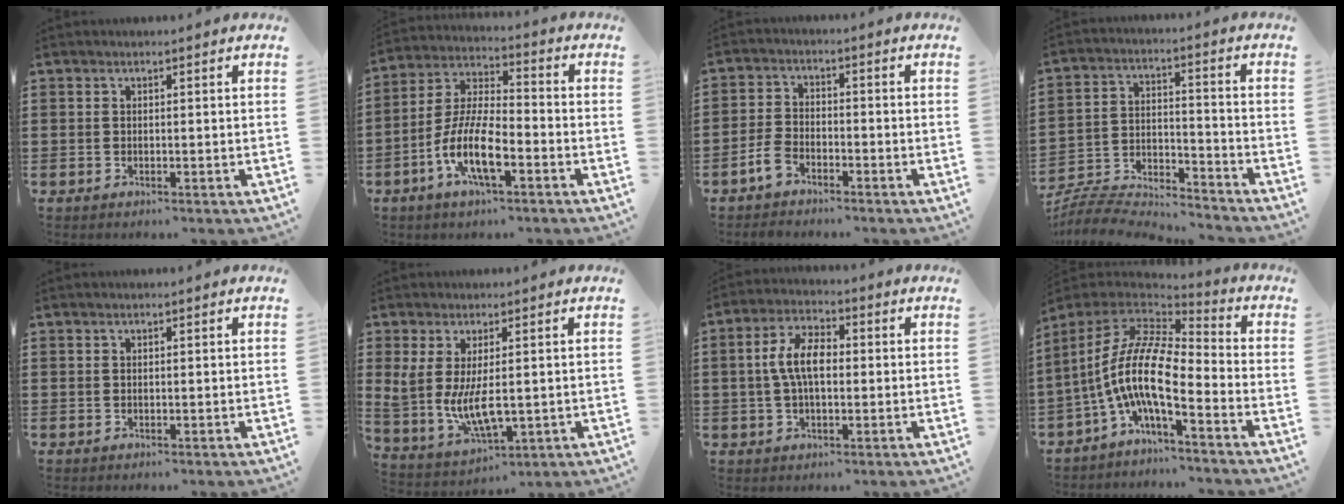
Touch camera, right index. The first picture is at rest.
{"total": 10.1, "force": [-4.5, 3.6, 8.3], "torque": [-0.198, -0.006, -0.091]}
{"total": 2.7, "force": [-1.8, 1.4, 1.5], "torque": [-0.036, 0.000, -0.037]}
{"total": 6.6, "force": [-6.4, 1.0, 1.2], "torque": [-0.035, 0.000, -0.132]}
{"total": 0.0}
{"total": 7.8, "force": [0.4, 3.4, 7.0], "torque": [-0.158, -0.009, 0.008]}
{"total": 6.8, "force": [0.0, 3.3, 6.0], "torque": [-0.136, 0.005, -0.009]}
{"total": 12.0, "force": [-3.0, 3.7, 11.1], "torque": [-0.254, -0.024, -0.075]}